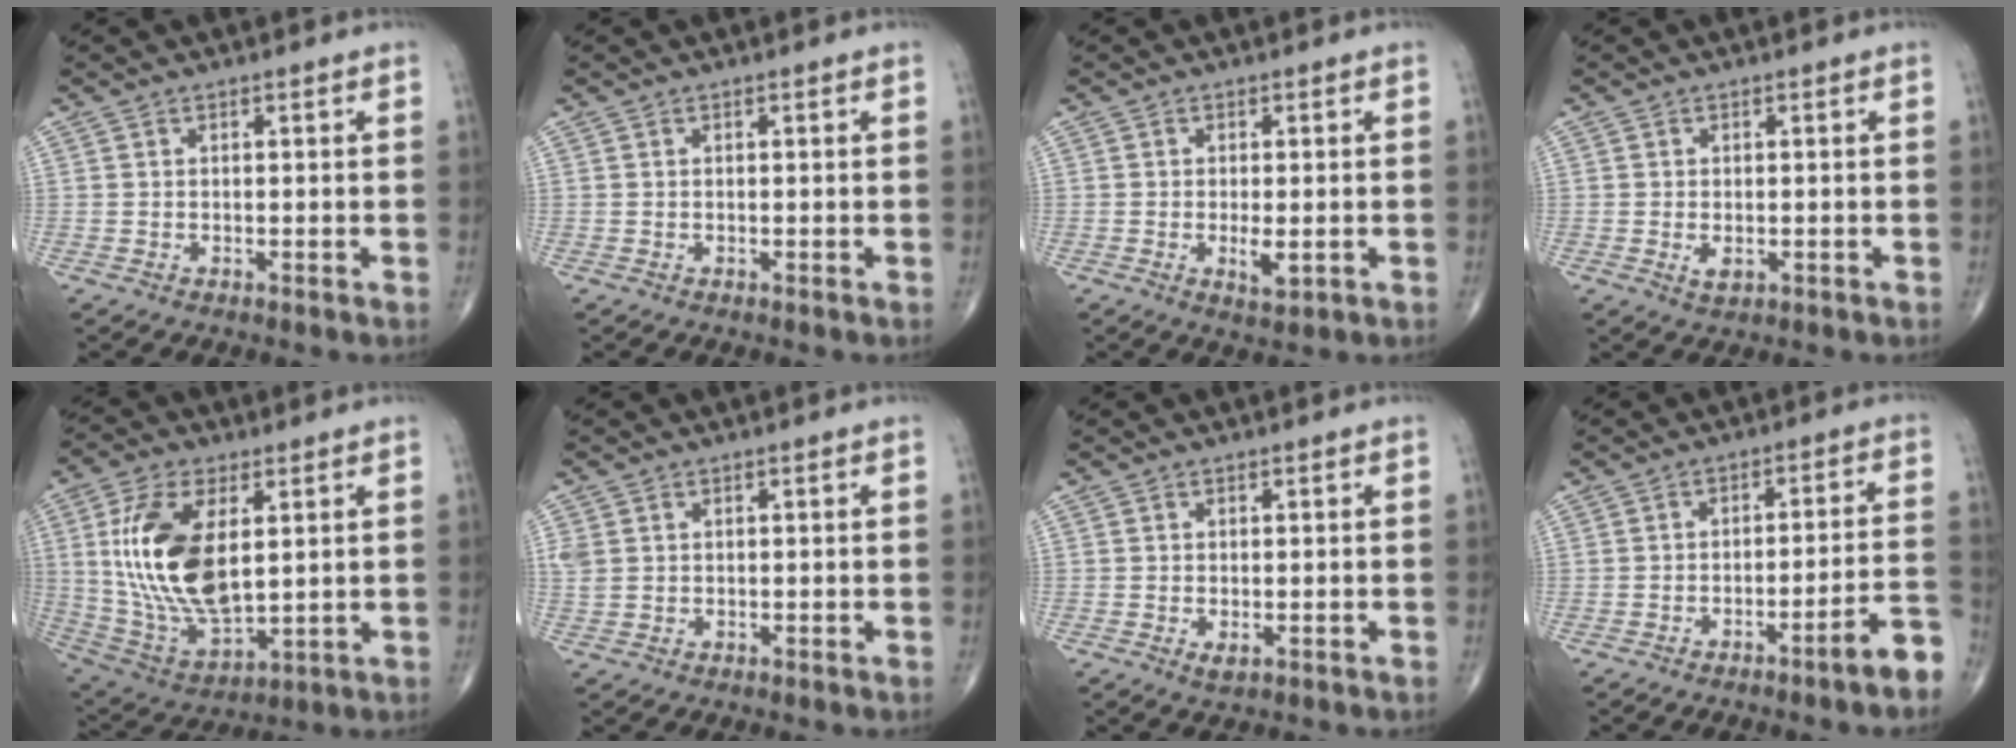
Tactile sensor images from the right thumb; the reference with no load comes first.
{"total": 0.0}
{"total": 3.4, "force": [-0.7, 1.2, 3.0], "torque": [-0.052, -0.008, -0.011]}
{"total": 2.2, "force": [-0.5, 1.3, 1.7], "torque": [-0.028, -0.004, -0.005]}
{"total": 19.4, "force": [3.5, 9.8, 16.3], "torque": [-0.317, -0.021, 0.077]}
{"total": 2.4, "force": [0.7, 1.9, 1.3], "torque": [-0.039, 0.005, 0.019]}
{"total": 1.5, "force": [-0.4, 0.7, 1.3], "torque": [-0.022, -0.004, -0.005]}
{"total": 7.4, "force": [-4.6, 0.1, 5.8], "torque": [-0.074, 0.041, -0.062]}